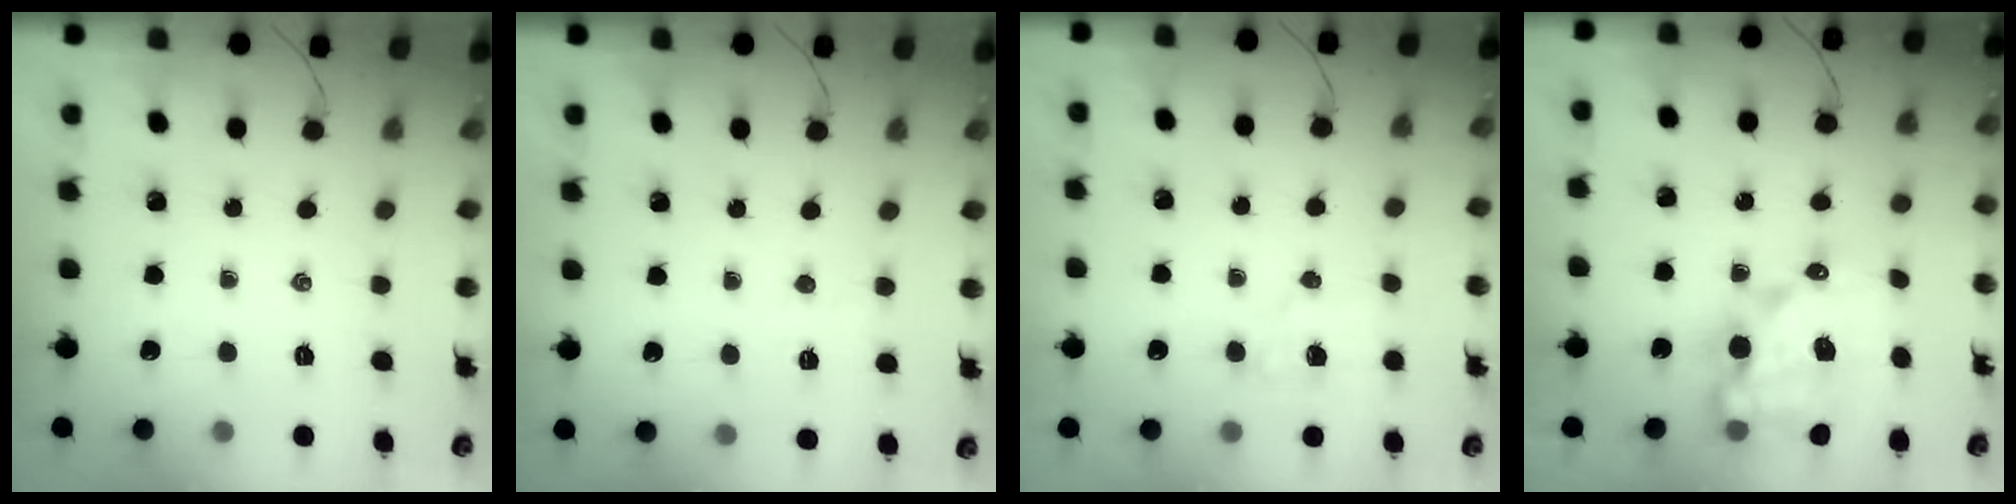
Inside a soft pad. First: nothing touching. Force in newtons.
{"total": 2.8, "press": 2.7, "slide": 0.8}
{"total": 3.6, "press": 3.4, "slide": 1.2}
{"total": 14.4, "press": 14.0, "slide": 3.3}